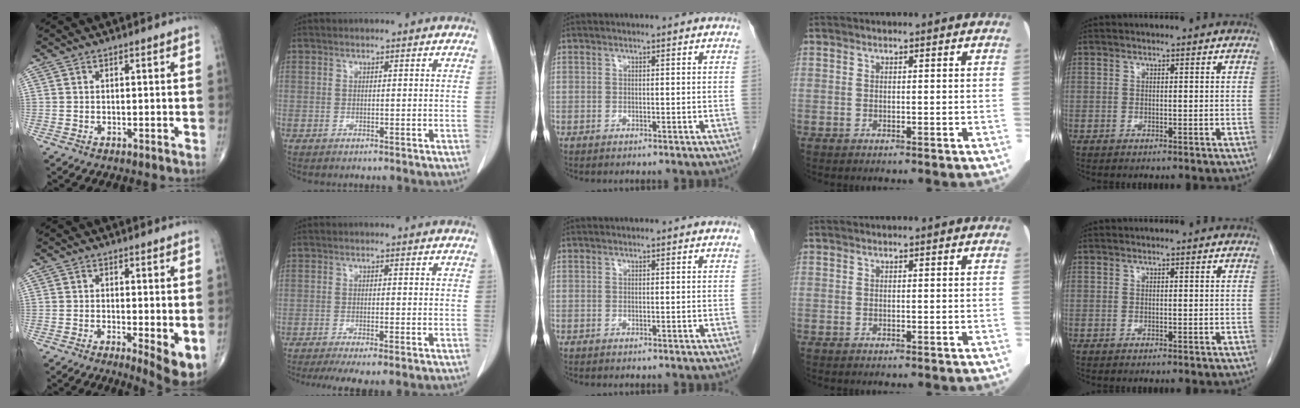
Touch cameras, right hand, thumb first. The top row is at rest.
{"thumb": {"total": 5.1, "force": [-0.7, 1.2, 4.9], "torque": [-0.074, -0.016, -0.014]}, "index": {"total": 6.7, "force": [-5.2, 0.6, 4.3], "torque": [-0.064, -0.013, -0.080]}}